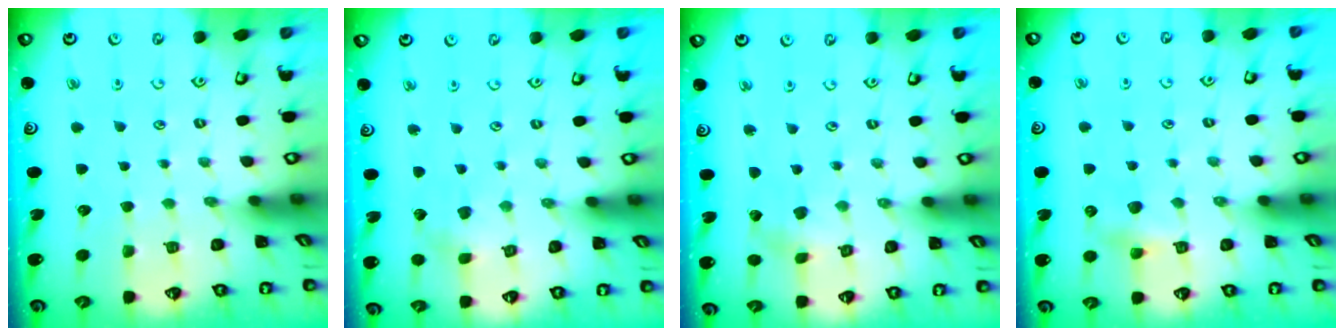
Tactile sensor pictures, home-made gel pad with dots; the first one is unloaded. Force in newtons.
{"total": 3.3, "press": 3.3, "slide": 0.6}
{"total": 1.9, "press": 1.9, "slide": 0.2}
{"total": 4.9, "press": 4.9, "slide": 0.6}